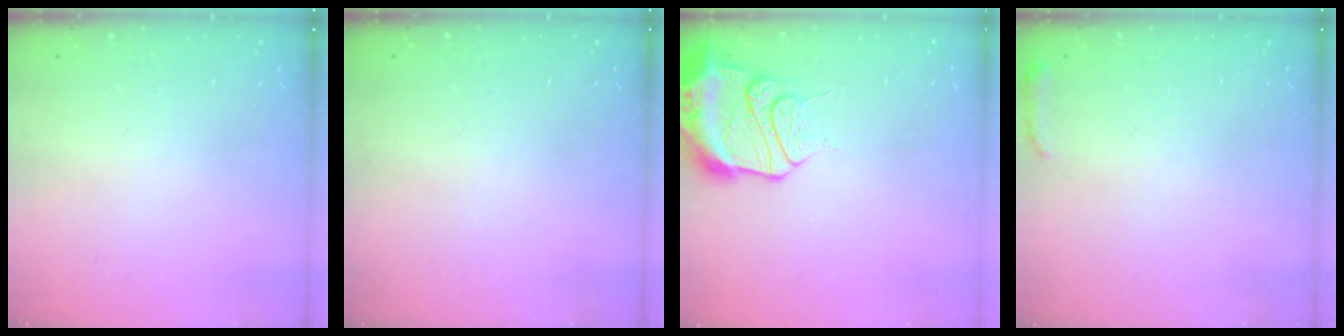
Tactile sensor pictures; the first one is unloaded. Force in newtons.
{"total": 0.0}
{"total": 14.0, "press": 13.9, "slide": 1.7}
{"total": 4.7, "press": 4.6, "slide": 0.9}